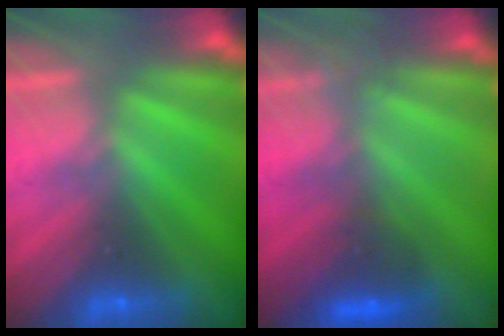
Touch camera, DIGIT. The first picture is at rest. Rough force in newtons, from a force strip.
{"total": 3.2}